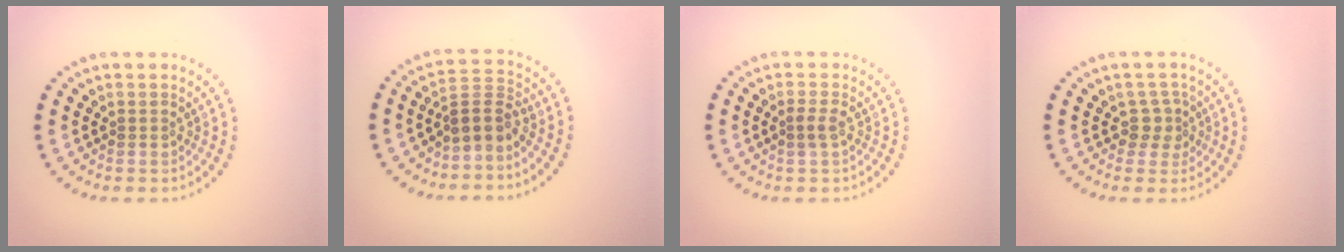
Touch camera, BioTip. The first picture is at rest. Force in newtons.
{"total": 2.8, "press": 2.1, "slide": 1.9}
{"total": 1.1, "press": 1.0, "slide": 0.4}
{"total": 1.9, "press": 1.4, "slide": 1.3}